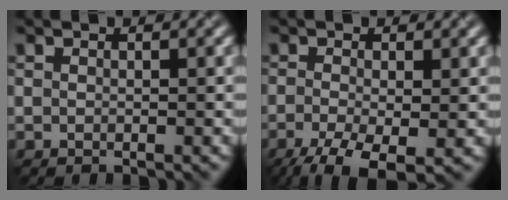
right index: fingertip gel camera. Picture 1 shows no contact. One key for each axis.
{"total": 5.9, "fx": -3.1, "fy": 2.0, "fz": 4.6, "tx": -0.096, "ty": -0.013, "tz": -0.055}